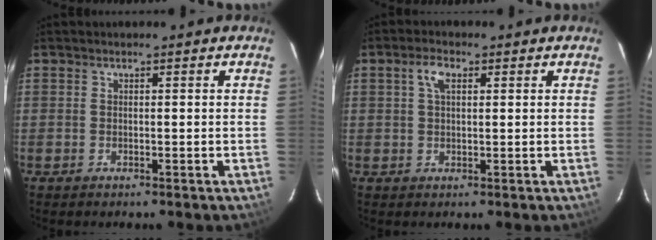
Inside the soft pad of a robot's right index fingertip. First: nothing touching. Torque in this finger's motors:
{"motor_torque": [0.05, -0.04, 0.15, 0.05]}